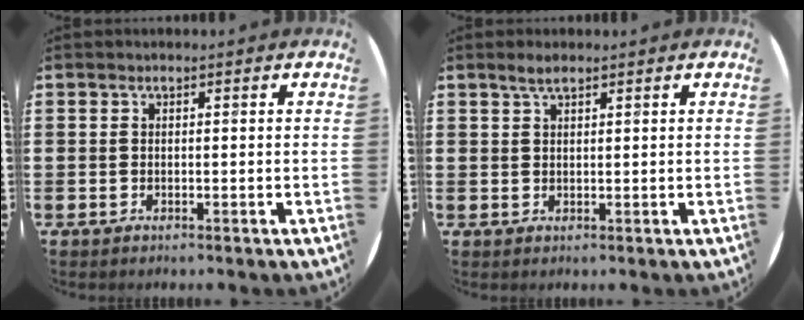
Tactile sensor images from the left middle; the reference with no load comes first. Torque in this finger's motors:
{"motor_torque": [0.20, -0.17, 0.02, 0.01]}